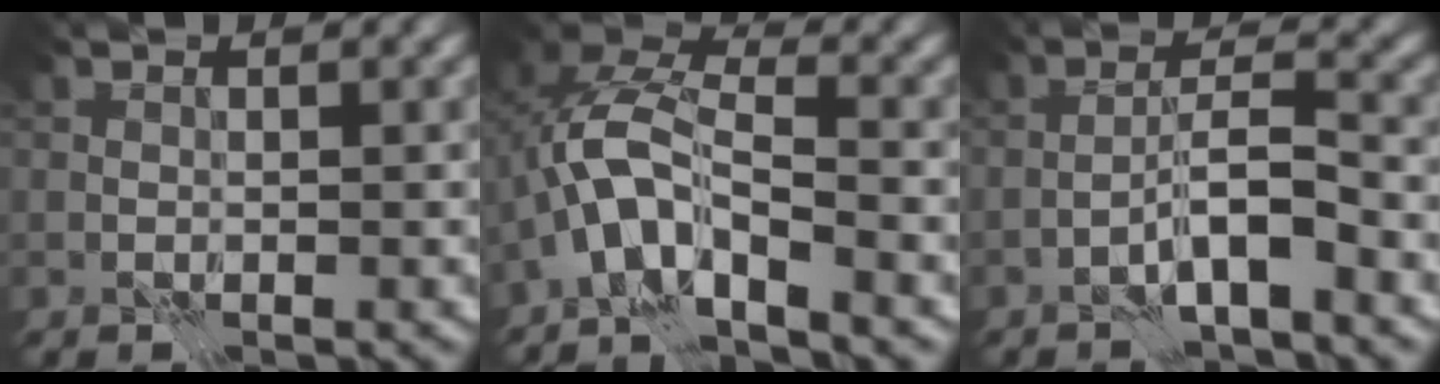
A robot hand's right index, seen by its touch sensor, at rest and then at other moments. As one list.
[{"total": 5.9, "force": [-2.8, 2.0, 4.8], "torque": [-0.086, 0.020, -0.068]}, {"total": 3.3, "force": [-1.9, 0.1, 2.7], "torque": [-0.046, 0.020, -0.043]}]